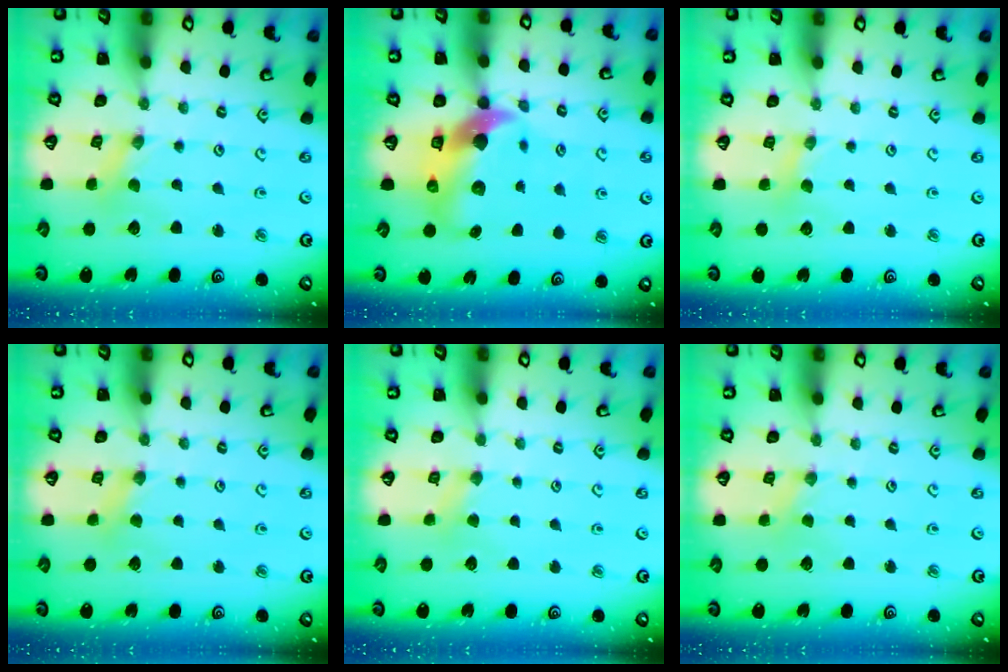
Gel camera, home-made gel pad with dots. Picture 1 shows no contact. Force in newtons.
{"total": 11.3, "press": 11.2, "slide": 1.8}
{"total": 2.0, "press": 2.0, "slide": 0.3}
{"total": 2.4, "press": 2.4, "slide": 0.5}
{"total": 2.1, "press": 2.0, "slide": 0.4}
{"total": 0.0}